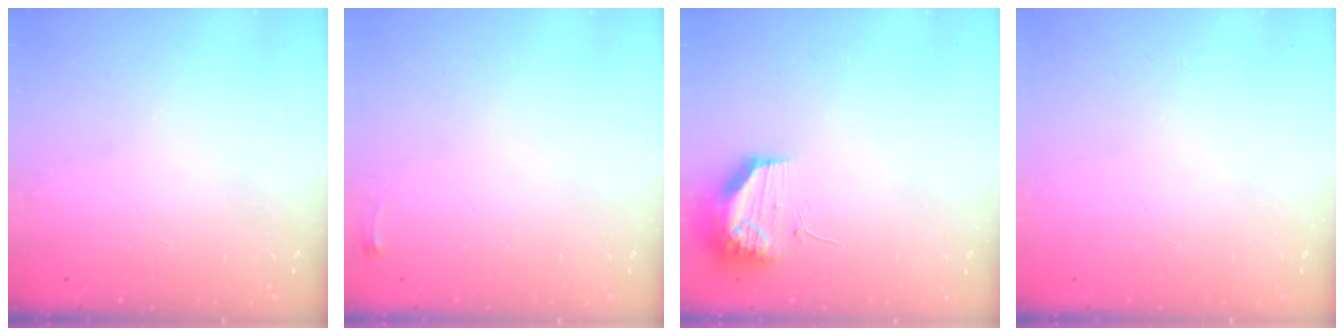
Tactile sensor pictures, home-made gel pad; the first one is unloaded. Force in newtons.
{"total": 2.6, "press": 2.6, "slide": 0.6}
{"total": 10.6, "press": 10.5, "slide": 1.3}
{"total": 0.0}